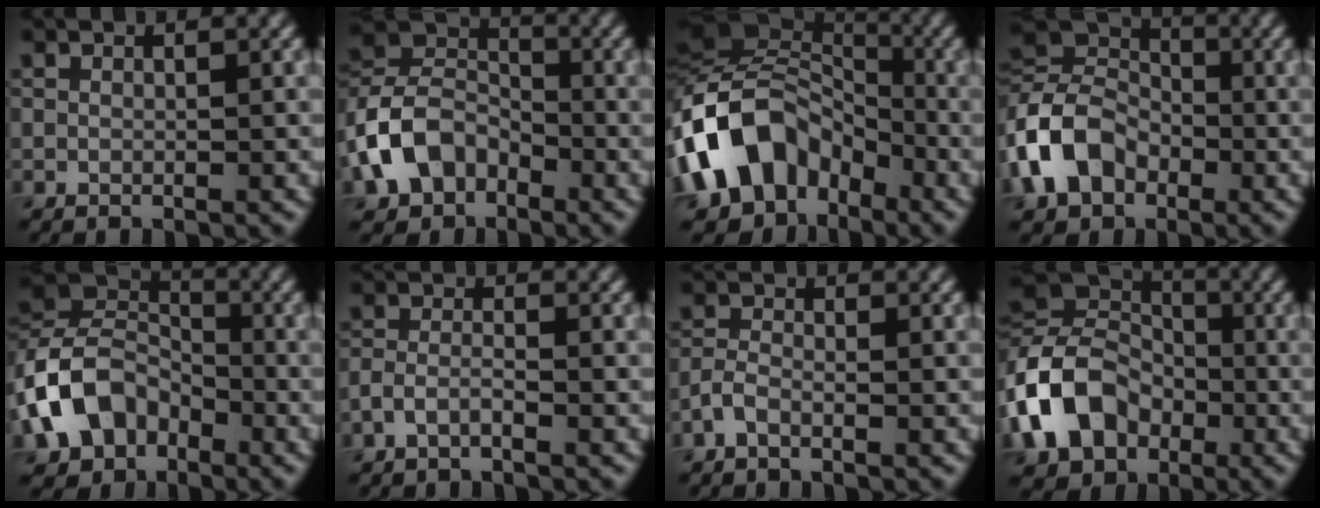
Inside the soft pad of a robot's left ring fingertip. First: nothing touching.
{"total": 7.2, "force": [-3.2, 5.4, 3.6], "torque": [-0.070, 0.007, -0.079]}
{"total": 11.6, "force": [-4.7, 8.3, 6.5], "torque": [-0.121, 0.007, -0.105]}
{"total": 7.6, "force": [-2.7, 5.8, 4.2], "torque": [-0.085, 0.008, -0.075]}
{"total": 8.5, "force": [-3.9, 6.3, 4.2], "torque": [-0.077, 0.001, -0.090]}
{"total": 1.5, "force": [-1.0, 0.5, 1.0], "torque": [-0.024, 0.003, -0.026]}
{"total": 1.5, "force": [-1.0, 0.6, 0.9], "torque": [-0.022, 0.002, -0.027]}
{"total": 9.7, "force": [-3.4, 7.5, 5.2], "torque": [-0.109, 0.001, -0.083]}